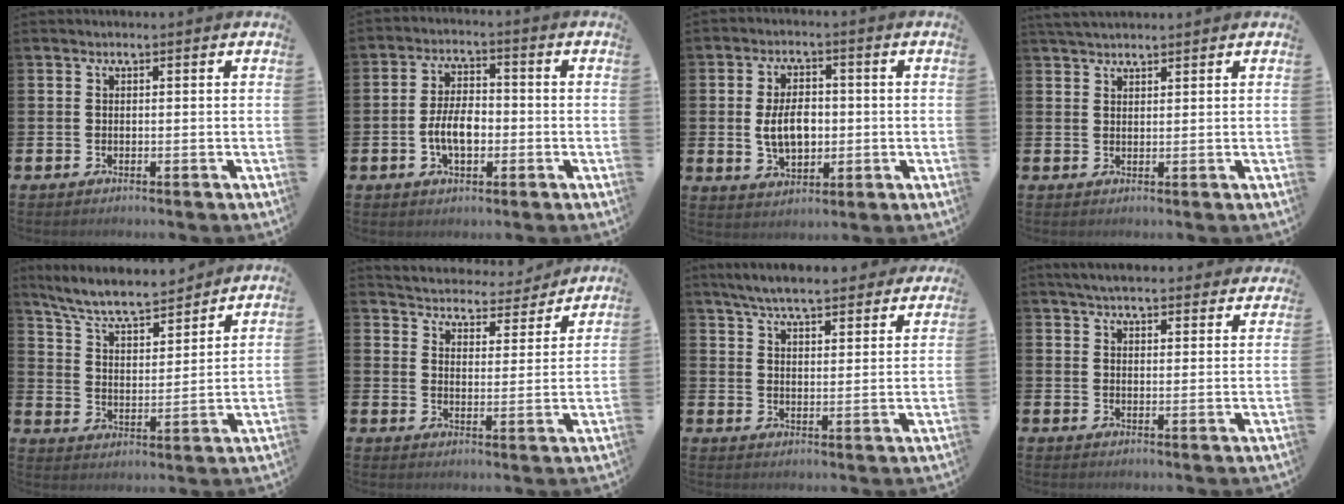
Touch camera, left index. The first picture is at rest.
{"total": 5.6, "force": [-1.2, 3.1, 4.6], "torque": [-0.077, 0.003, -0.027]}
{"total": 6.0, "force": [-0.1, 3.8, 4.6], "torque": [-0.078, 0.003, -0.010]}
{"total": 2.6, "force": [2.5, 0.6, 0.6], "torque": [-0.014, -0.003, 0.046]}
{"total": 7.8, "force": [7.2, 1.3, 2.7], "torque": [-0.084, -0.047, 0.126]}
{"total": 5.1, "force": [5.0, 1.0, 0.0], "torque": [-0.020, -0.045, 0.084]}
{"total": 6.8, "force": [6.4, 1.0, 1.9], "torque": [-0.055, -0.032, 0.115]}
{"total": 5.2, "force": [5.0, 0.8, 1.3], "torque": [-0.034, -0.020, 0.091]}